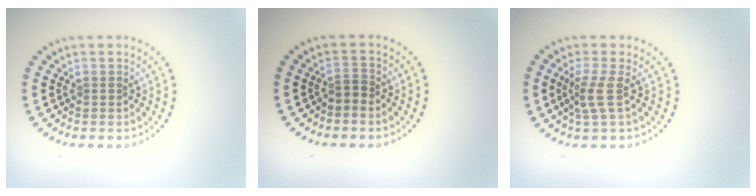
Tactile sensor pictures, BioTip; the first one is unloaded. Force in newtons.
{"total": 1.3, "press": 0.9, "slide": 0.9}
{"total": 2.3, "press": 1.6, "slide": 1.5}